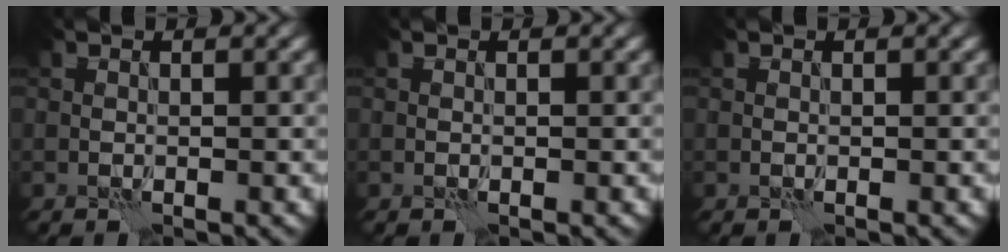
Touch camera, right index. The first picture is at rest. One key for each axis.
{"total": 0.0}
{"total": 0.0}